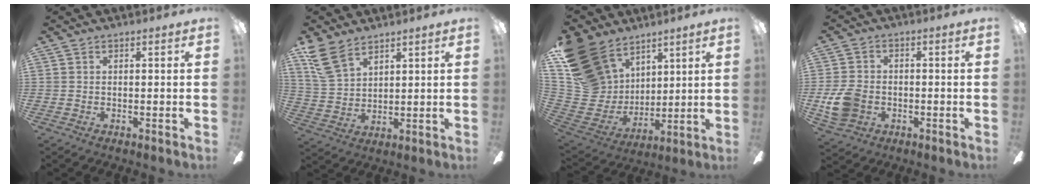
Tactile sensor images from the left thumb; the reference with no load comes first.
{"total": 10.1, "force": [7.5, 4.7, 4.8], "torque": [-0.113, -0.023, 0.144]}
{"total": 21.2, "force": [12.8, 14.3, 9.0], "torque": [-0.218, -0.070, 0.258]}
{"total": 9.0, "force": [-2.2, 7.0, 5.3], "torque": [-0.117, 0.014, -0.040]}